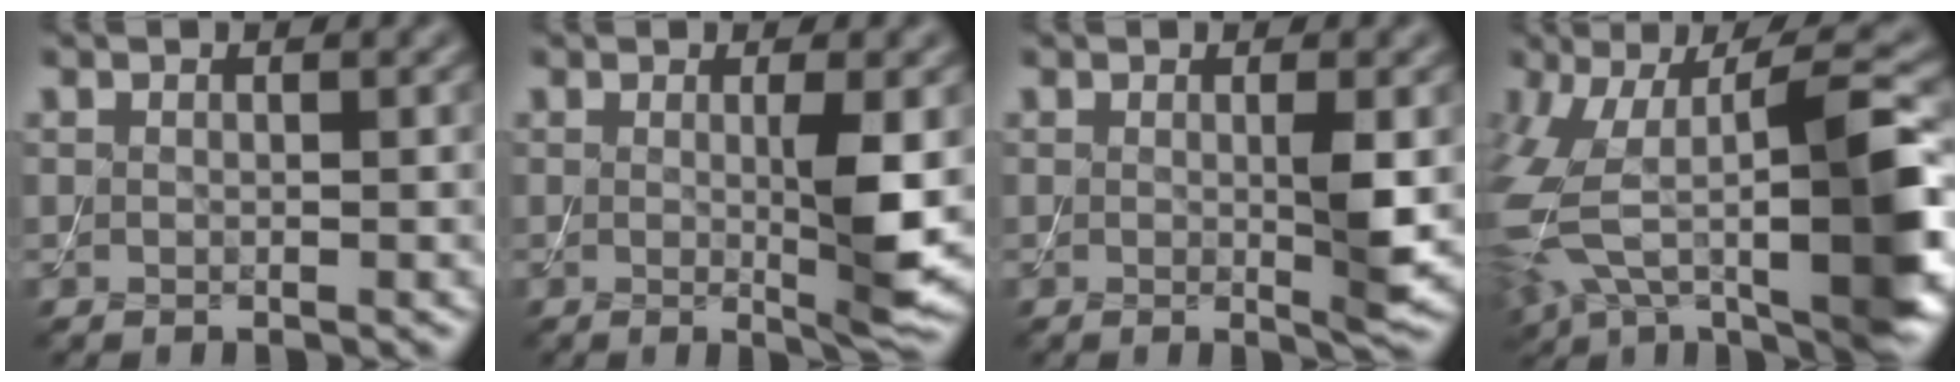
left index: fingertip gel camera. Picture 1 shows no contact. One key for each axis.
{"total": 4.2, "fx": 0.0, "fy": 0.5, "fz": 4.2, "tx": -0.066, "ty": -0.011, "tz": 0.001}
{"total": 2.5, "fx": 0.0, "fy": 0.2, "fz": 2.5, "tx": -0.041, "ty": -0.008, "tz": -0.002}
{"total": 13.8, "fx": -1.8, "fy": 6.1, "fz": 12.3, "tx": -0.232, "ty": 0.008, "tz": -0.029}